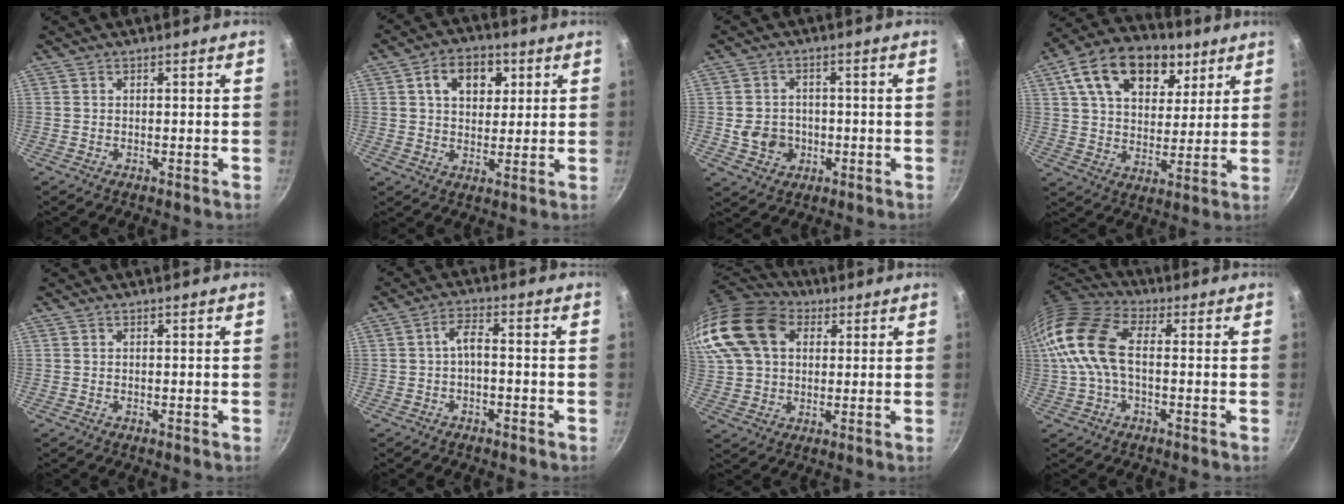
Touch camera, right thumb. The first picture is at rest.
{"total": 9.3, "force": [3.2, 6.5, 5.8], "torque": [-0.063, -0.002, 0.045]}
{"total": 6.5, "force": [-1.1, 5.7, 2.8], "torque": [-0.027, 0.017, -0.012]}
{"total": 19.8, "force": [9.5, 12.8, 11.8], "torque": [-0.176, -0.014, 0.152]}
{"total": 0.0}
{"total": 3.5, "force": [-1.4, 1.5, 2.8], "torque": [-0.054, 0.025, -0.025]}
{"total": 23.7, "force": [7.9, 17.1, 14.4], "torque": [-0.329, 0.034, 0.138]}
{"total": 14.9, "force": [0.6, 8.4, 12.2], "torque": [-0.246, 0.028, -0.008]}